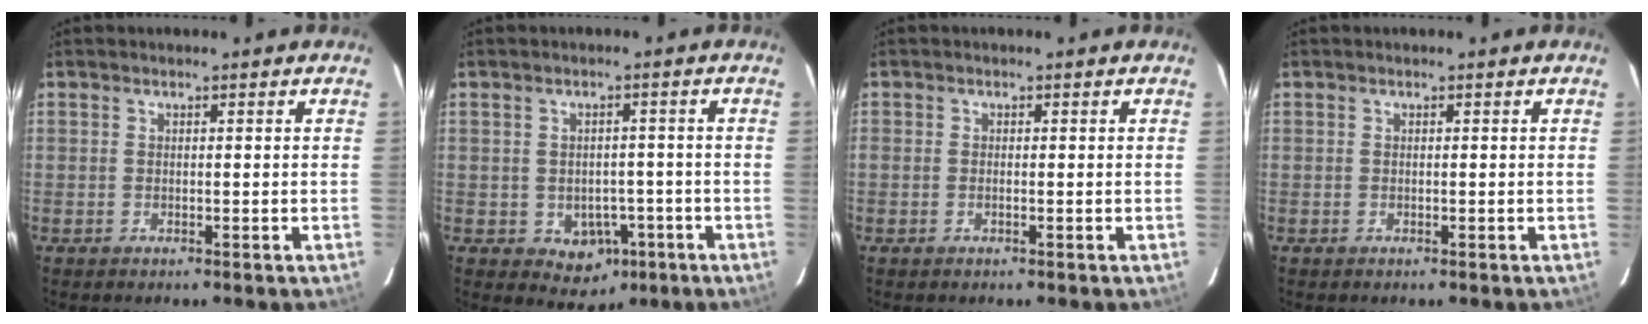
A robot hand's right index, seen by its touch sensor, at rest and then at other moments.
{"total": 5.3, "force": [-2.0, 4.2, 2.6], "torque": [-0.028, 0.005, -0.016]}
{"total": 0.6, "force": [-0.2, 0.3, 0.5], "torque": [-0.011, 0.000, -0.004]}
{"total": 0.0}